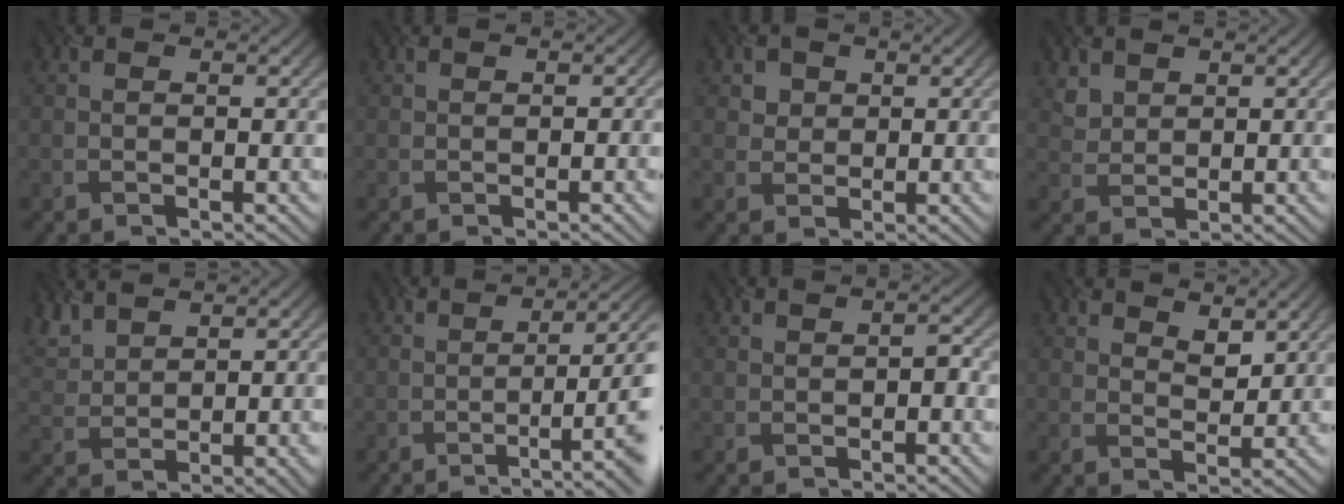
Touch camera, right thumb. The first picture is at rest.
{"total": 1.7, "force": [-0.5, 0.8, 1.4], "torque": [-0.014, 0.004, -0.002]}
{"total": 3.4, "force": [1.9, 2.8, 0.1], "torque": [-0.018, 0.002, 0.026]}
{"total": 2.3, "force": [1.8, 1.3, -0.3], "torque": [-0.007, 0.001, 0.045]}
{"total": 4.7, "force": [3.4, 2.0, 2.5], "torque": [-0.066, 0.007, 0.077]}
{"total": 6.3, "force": [-1.5, 1.6, 5.9], "torque": [-0.074, 0.000, -0.016]}
{"total": 0.8, "force": [-0.5, 0.5, 0.3], "torque": [-0.006, 0.002, -0.005]}
{"total": 2.7, "force": [2.4, 1.1, 0.5], "torque": [-0.019, -0.003, 0.050]}